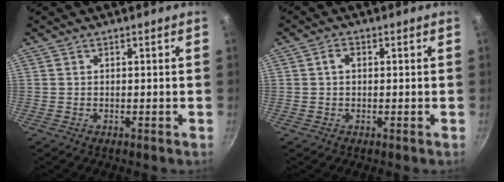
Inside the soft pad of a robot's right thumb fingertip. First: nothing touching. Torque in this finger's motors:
{"motor_torque": [-0.10, 0.77, 0.57, -0.45, -0.01]}